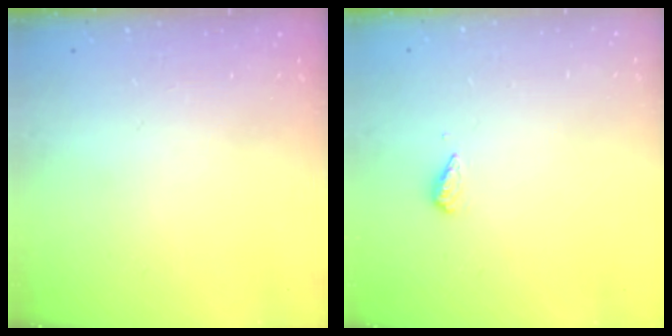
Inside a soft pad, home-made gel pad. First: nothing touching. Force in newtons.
{"total": 2.9, "press": 2.9, "slide": 0.4}